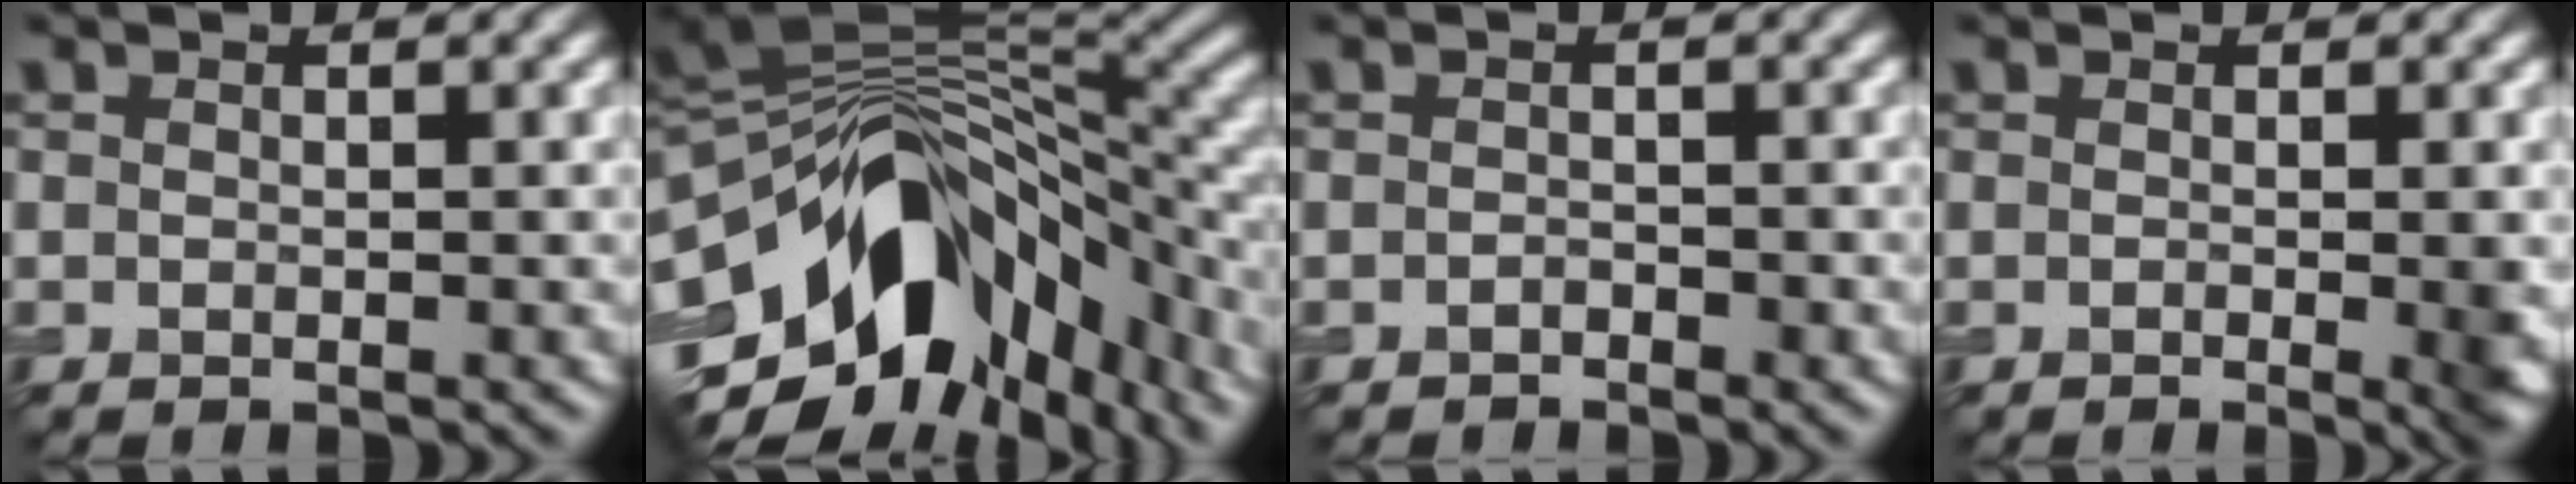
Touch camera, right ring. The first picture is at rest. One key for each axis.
{"total": 16.1, "fx": -3.8, "fy": 9.8, "fz": 12.2, "tx": -0.220, "ty": -0.010, "tz": -0.048}
{"total": 0.7, "fx": -0.6, "fy": 0.3, "fz": 0.1, "tx": -0.003, "ty": 0.002, "tz": -0.011}
{"total": 2.1, "fx": -0.4, "fy": 0.4, "fz": 2.1, "tx": -0.030, "ty": -0.005, "tz": -0.005}